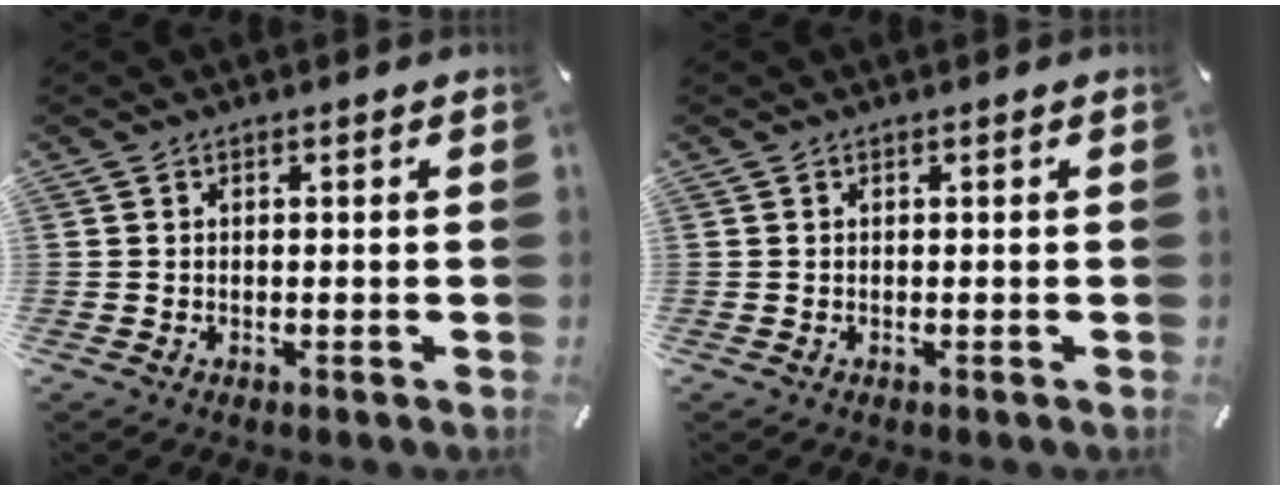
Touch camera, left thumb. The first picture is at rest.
{"total": 0.0}